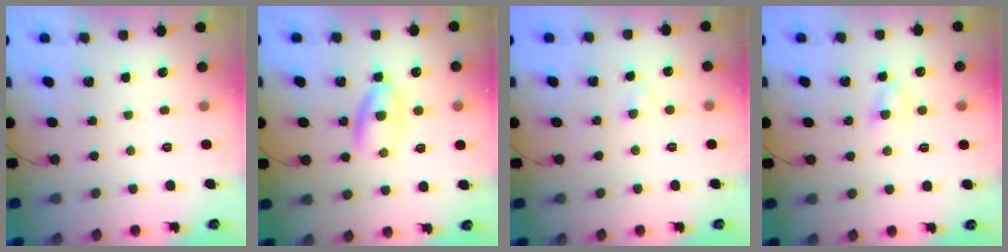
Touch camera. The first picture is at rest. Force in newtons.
{"total": 3.0, "press": 2.9, "slide": 0.9}
{"total": 1.6, "press": 1.4, "slide": 0.9}
{"total": 2.4, "press": 2.2, "slide": 1.0}